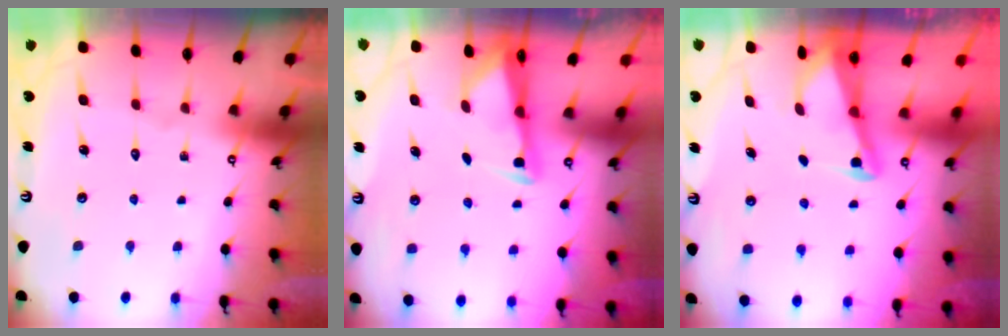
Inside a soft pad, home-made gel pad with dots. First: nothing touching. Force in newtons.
{"total": 2.6, "press": 2.6, "slide": 0.4}
{"total": 2.2, "press": 2.2, "slide": 0.3}